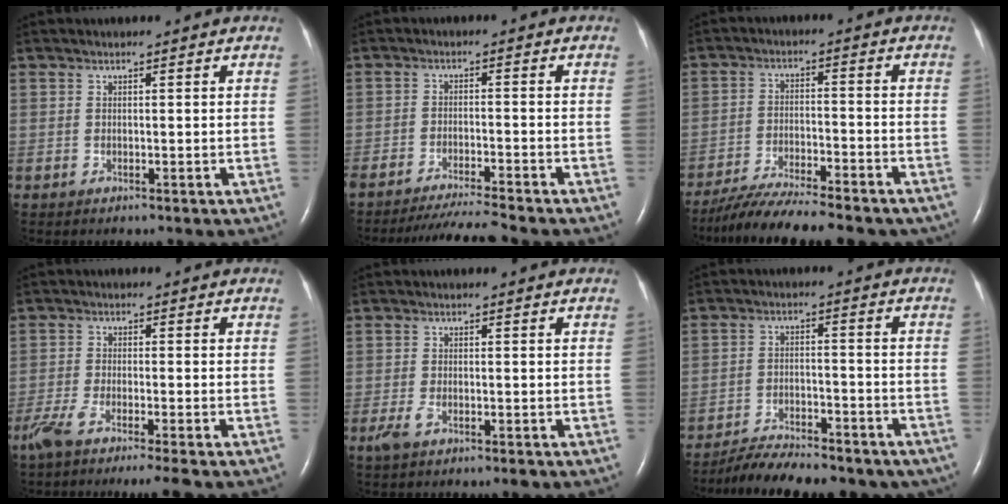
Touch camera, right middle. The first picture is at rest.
{"total": 7.6, "force": [-7.1, -1.2, 2.6], "torque": [-0.037, -0.020, -0.120]}
{"total": 15.2, "force": [-13.1, 2.3, 7.3], "torque": [-0.126, -0.013, -0.202]}
{"total": 7.8, "force": [-6.0, -0.3, 5.0], "torque": [-0.084, -0.017, -0.100]}
{"total": 3.3, "force": [-1.9, 1.0, 2.5], "torque": [-0.056, -0.005, -0.031]}
{"total": 14.0, "force": [-12.2, 3.8, 5.7], "torque": [-0.089, 0.007, -0.174]}